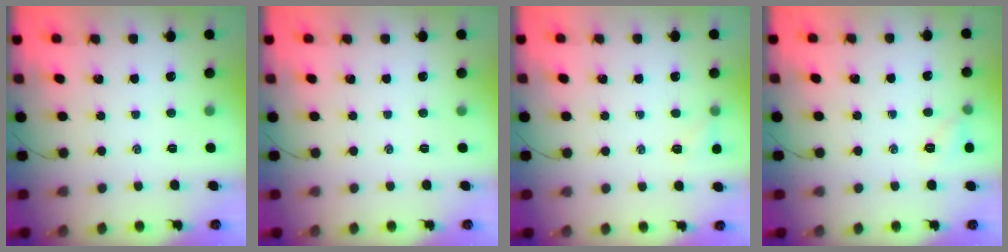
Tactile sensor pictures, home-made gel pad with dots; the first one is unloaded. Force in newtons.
{"total": 0.0}
{"total": 5.5, "press": 5.3, "slide": 1.5}
{"total": 5.6, "press": 5.5, "slide": 1.4}